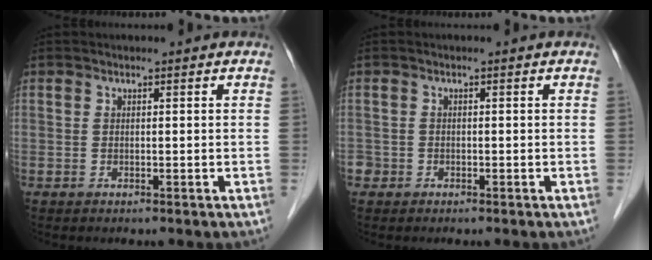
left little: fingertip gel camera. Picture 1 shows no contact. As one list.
[{"total": 1.3, "force": [-0.8, 1.0, 0.0], "torque": [-0.002, 0.005, -0.015]}]